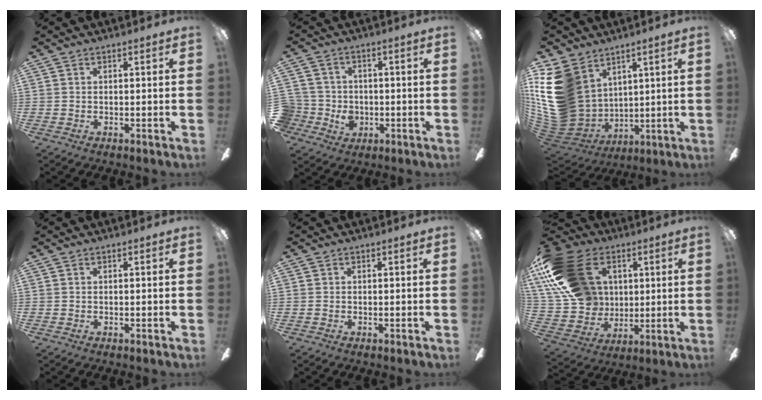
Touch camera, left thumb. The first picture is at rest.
{"total": 6.7, "force": [-0.8, 6.5, 1.5], "torque": [-0.056, 0.003, -0.007]}
{"total": 19.8, "force": [6.1, 14.8, 11.6], "torque": [-0.291, -0.045, 0.118]}
{"total": 0.0}
{"total": 0.0}
{"total": 23.1, "force": [7.9, 17.1, 13.4], "torque": [-0.283, -0.011, 0.151]}